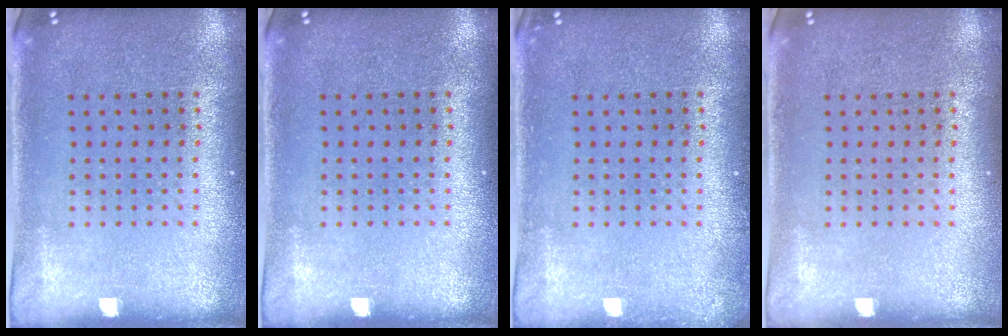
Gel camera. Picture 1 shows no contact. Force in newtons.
{"total": 0.0}
{"total": 0.6, "press": 0.6, "slide": 0.1}
{"total": 0.0}